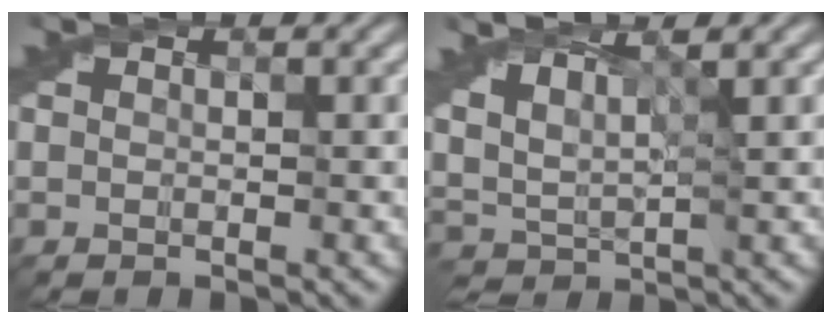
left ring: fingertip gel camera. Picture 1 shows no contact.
{"total": 4.0, "force": [2.9, 1.2, 2.5], "torque": [-0.063, 0.007, 0.055]}